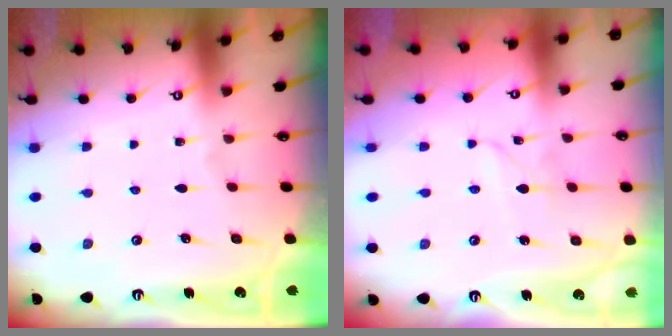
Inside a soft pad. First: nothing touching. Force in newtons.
{"total": 1.6, "press": 1.5, "slide": 0.2}